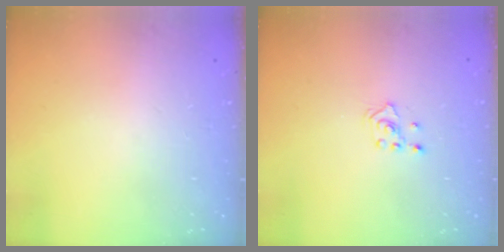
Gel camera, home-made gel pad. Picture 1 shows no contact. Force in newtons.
{"total": 2.4, "press": 2.2, "slide": 0.8}